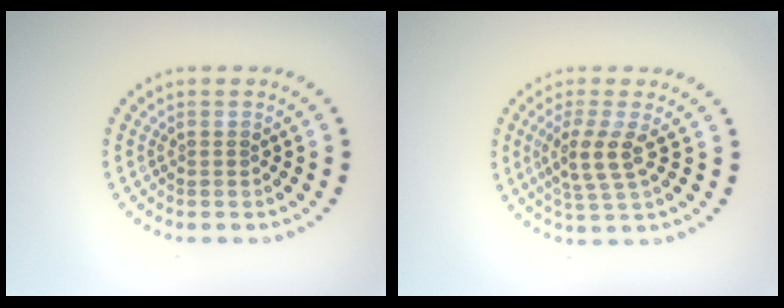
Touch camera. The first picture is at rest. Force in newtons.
{"total": 3.2, "press": 2.9, "slide": 1.5}